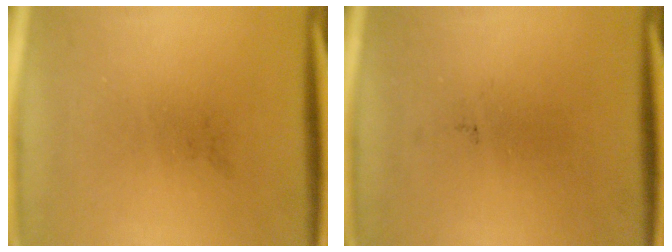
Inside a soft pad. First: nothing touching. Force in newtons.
{"total": 0.0}